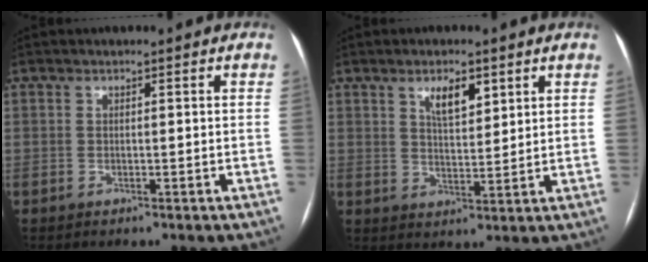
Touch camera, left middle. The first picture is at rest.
{"total": 4.9, "force": [2.8, 1.7, 3.6], "torque": [-0.065, 0.000, 0.050]}